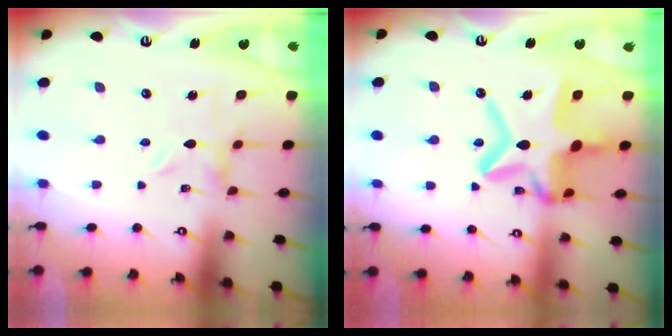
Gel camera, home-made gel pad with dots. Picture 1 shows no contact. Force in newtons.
{"total": 20.5, "press": 20.4, "slide": 1.9}